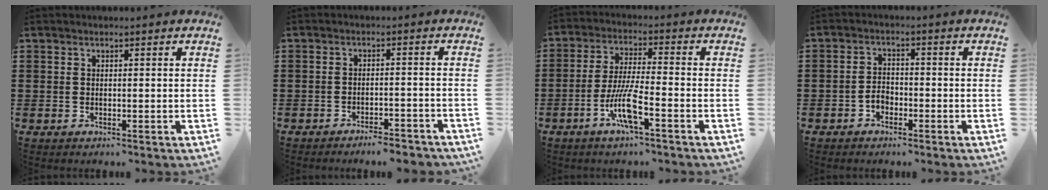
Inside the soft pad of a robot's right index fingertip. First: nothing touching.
{"total": 2.9, "force": [-2.8, 0.0, 0.6], "torque": [-0.013, -0.001, -0.058]}
{"total": 7.8, "force": [-3.8, 0.9, 6.8], "torque": [-0.150, -0.014, -0.077]}
{"total": 2.4, "force": [-1.4, 1.5, 1.2], "torque": [-0.027, 0.004, -0.029]}